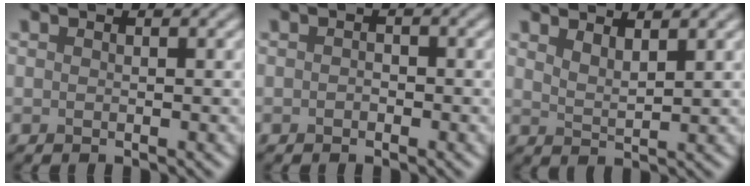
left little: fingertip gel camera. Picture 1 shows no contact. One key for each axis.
{"total": 0.7, "fx": -0.2, "fy": 0.5, "fz": 0.4, "tx": -0.006, "ty": -0.001, "tz": -0.005}
{"total": 2.2, "fx": 1.8, "fy": 0.5, "fz": 1.1, "tx": -0.017, "ty": -0.002, "tz": 0.033}